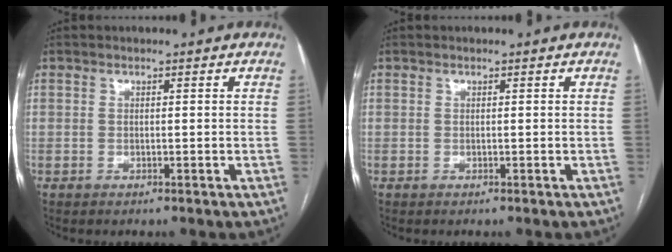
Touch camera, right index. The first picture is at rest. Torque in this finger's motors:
{"motor_torque": [0.00, 0.00, 0.00, 0.00]}